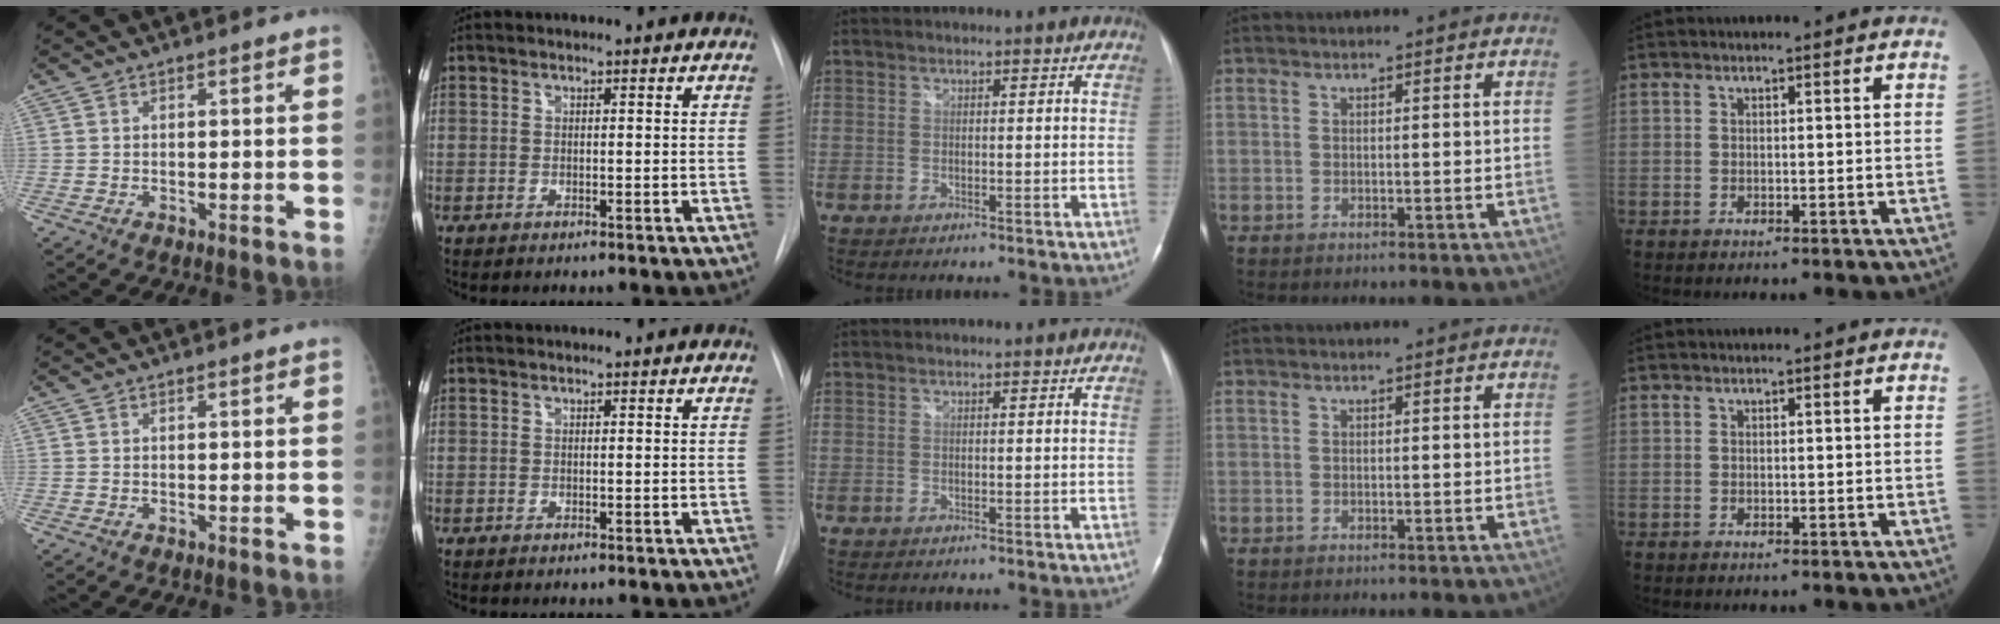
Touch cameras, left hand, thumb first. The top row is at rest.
{}